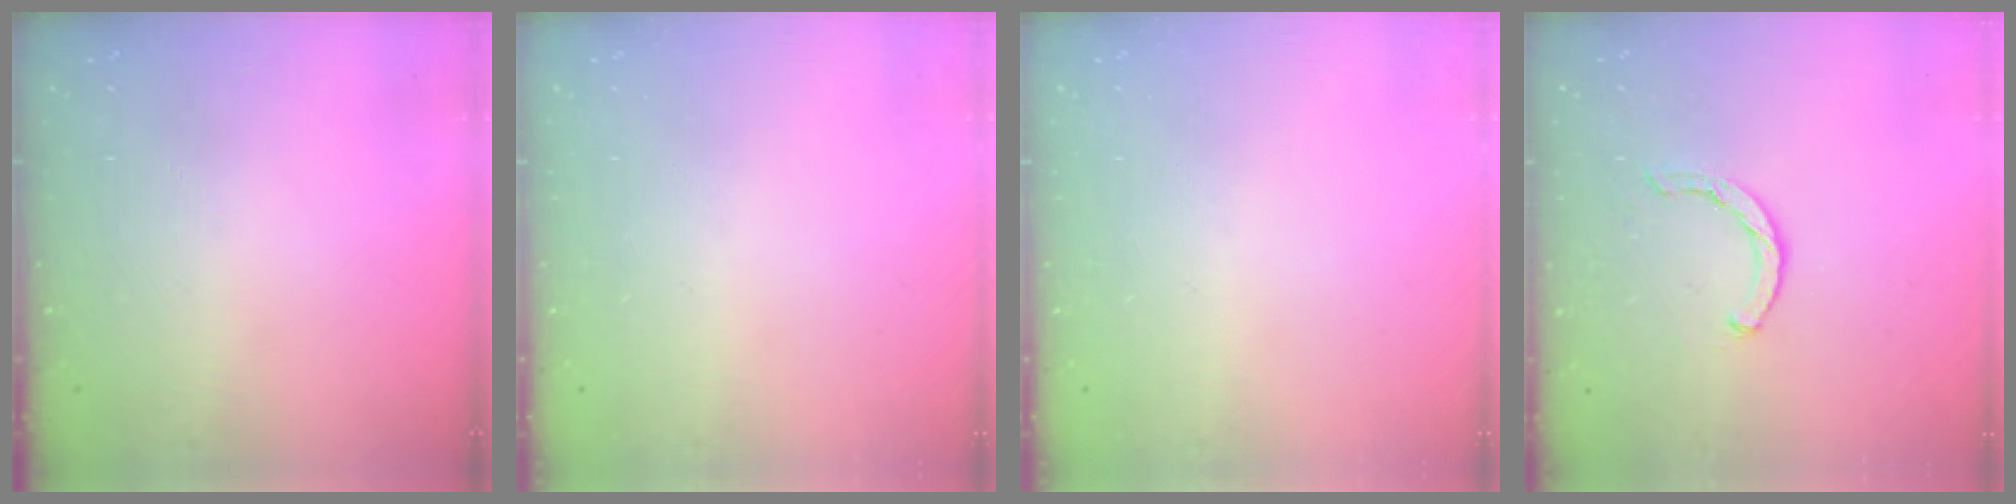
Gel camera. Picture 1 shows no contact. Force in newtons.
{"total": 0.0}
{"total": 0.0}
{"total": 1.4, "press": 1.3, "slide": 0.3}